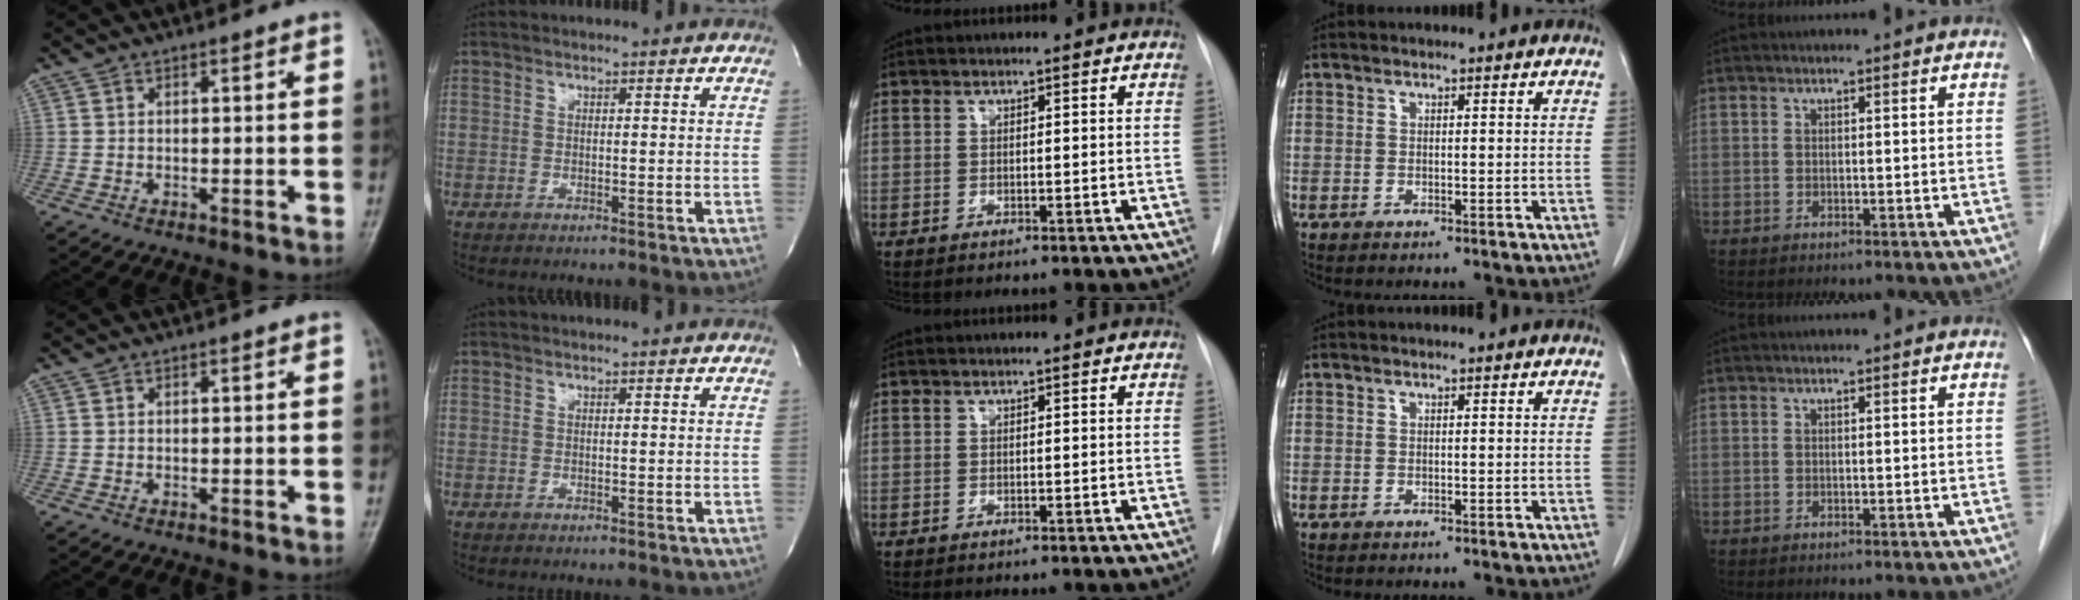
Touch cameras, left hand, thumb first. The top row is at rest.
{}